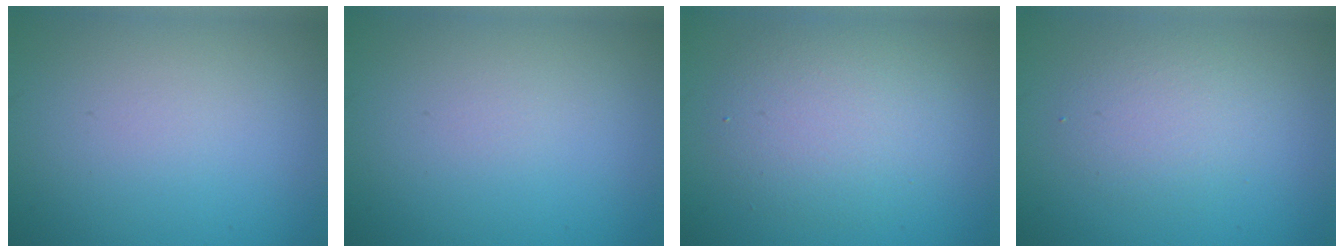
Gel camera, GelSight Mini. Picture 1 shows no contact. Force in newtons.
{"total": 0.0}
{"total": 4.5, "press": 4.5, "slide": 0.1}
{"total": 2.7, "press": 2.7, "slide": 0.1}